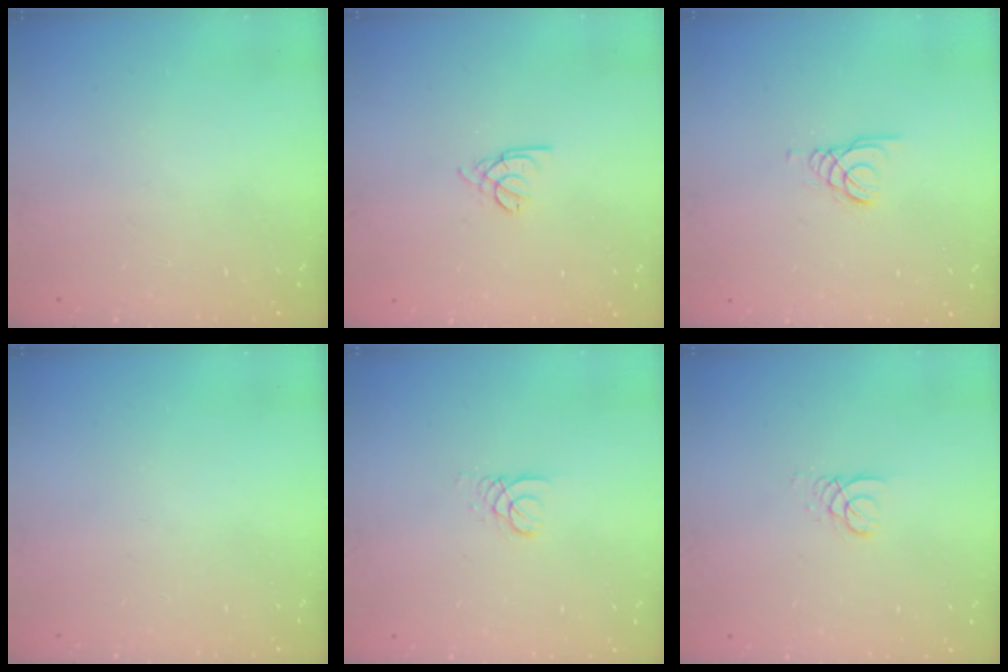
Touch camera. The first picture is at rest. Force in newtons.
{"total": 2.2, "press": 2.1, "slide": 0.5}
{"total": 1.5, "press": 1.5, "slide": 0.1}
{"total": 0.0}
{"total": 2.6, "press": 2.6, "slide": 0.2}
{"total": 2.6, "press": 2.6, "slide": 0.2}